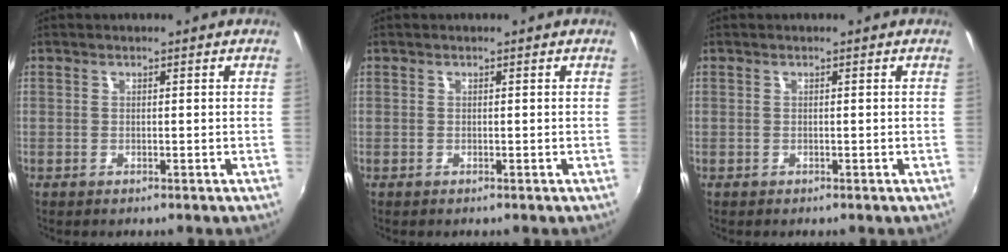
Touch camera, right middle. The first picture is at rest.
{"total": 0.0}
{"total": 0.0}